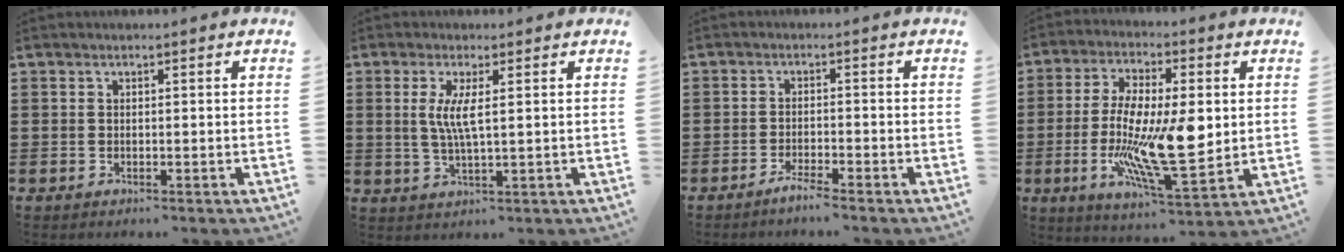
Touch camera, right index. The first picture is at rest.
{"total": 4.6, "force": [0.8, 0.6, 4.5], "torque": [-0.095, -0.005, 0.009]}
{"total": 2.1, "force": [-1.9, -0.2, 0.9], "torque": [-0.016, 0.001, -0.035]}
{"total": 14.7, "force": [-0.6, 4.9, 13.8], "torque": [-0.272, -0.014, -0.008]}